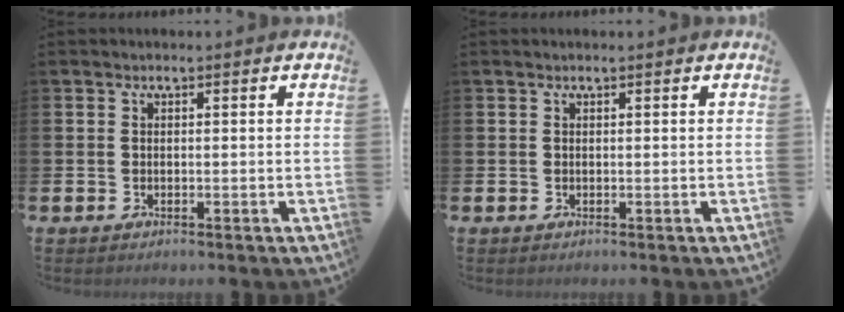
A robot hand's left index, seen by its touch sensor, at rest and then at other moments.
{"total": 0.0}